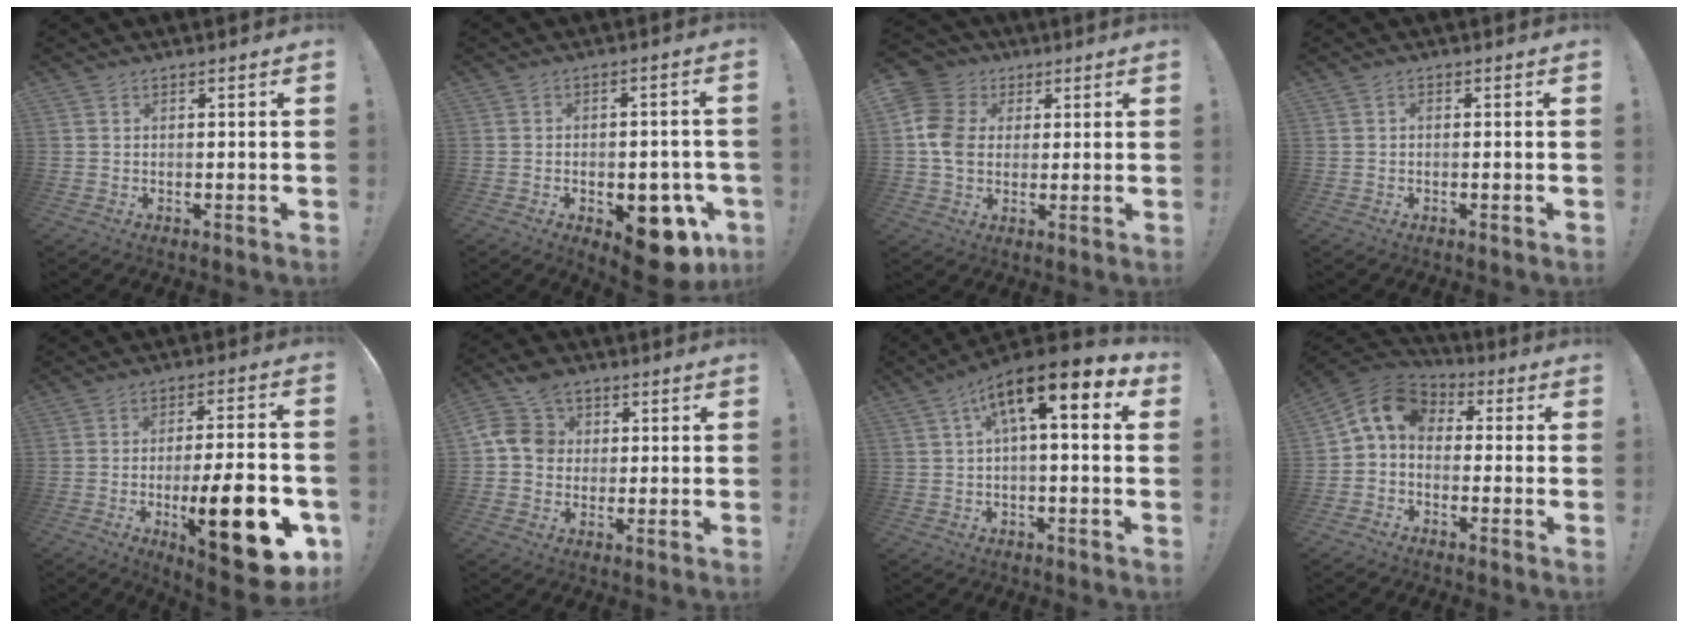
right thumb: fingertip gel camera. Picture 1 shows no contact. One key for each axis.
{"total": 13.4, "fx": -6.0, "fy": 7.0, "fz": 9.8, "tx": -0.082, "ty": 0.041, "tz": -0.083}
{"total": 10.8, "fx": 1.6, "fy": 9.5, "fz": 5.0, "tx": -0.095, "ty": -0.002, "tz": 0.034}
{"total": 0.9, "fx": -0.6, "fy": 0.2, "fz": 0.7, "tx": -0.015, "ty": 0.003, "tz": -0.009}
{"total": 21.0, "fx": -6.8, "fy": 6.0, "fz": 19.0, "tx": -0.268, "ty": 0.022, "tz": -0.095}
{"total": 11.6, "fx": 3.3, "fy": 9.9, "fz": 5.2, "tx": -0.084, "ty": -0.008, "tz": 0.066}
{"total": 11.1, "fx": 4.7, "fy": 2.5, "fz": 9.8, "tx": -0.157, "ty": -0.026, "tz": 0.075}
{"total": 9.2, "fx": 0.6, "fy": 6.8, "fz": 6.2, "tx": -0.125, "ty": 0.010, "tz": 0.012}